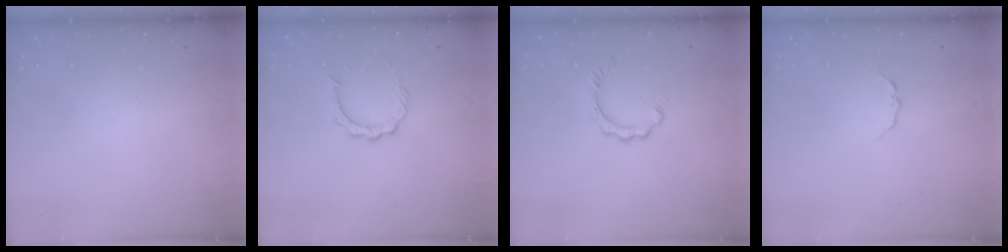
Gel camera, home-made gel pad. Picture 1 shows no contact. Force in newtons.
{"total": 5.5, "press": 5.5, "slide": 0.3}
{"total": 3.0, "press": 2.9, "slide": 0.3}
{"total": 3.1, "press": 3.1, "slide": 0.3}